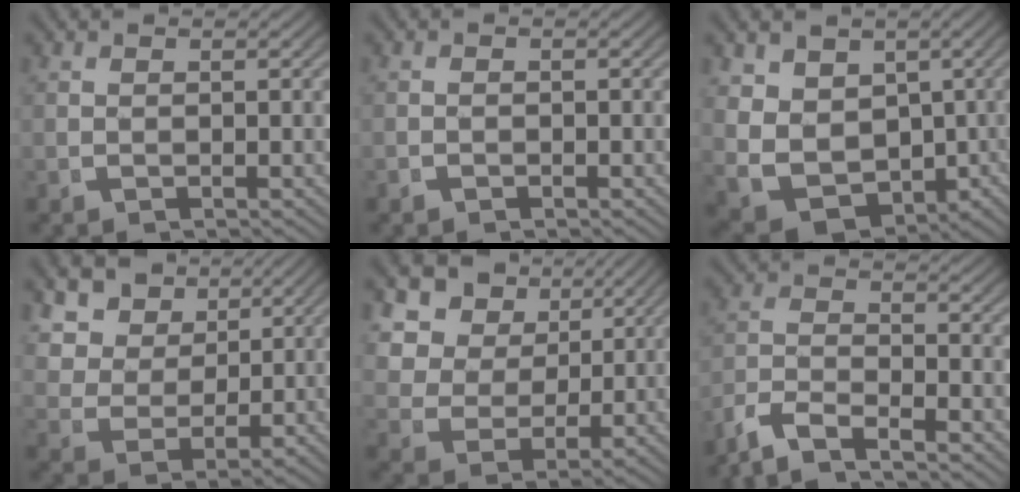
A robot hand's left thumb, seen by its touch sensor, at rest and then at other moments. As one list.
[{"total": 0.7, "force": [-0.6, 0.3, 0.1], "torque": [-0.005, -0.004, -0.012]}, {"total": 11.7, "force": [-2.5, 9.4, 6.6], "torque": [-0.168, -0.072, -0.015]}, {"total": 9.2, "force": [3.3, 7.0, 4.9], "torque": [-0.111, -0.019, 0.060]}, {"total": 10.8, "force": [3.3, 8.5, 5.8], "torque": [-0.140, -0.023, 0.057]}, {"total": 6.8, "force": [-4.6, 3.5, 3.6], "torque": [-0.074, -0.019, -0.078]}]